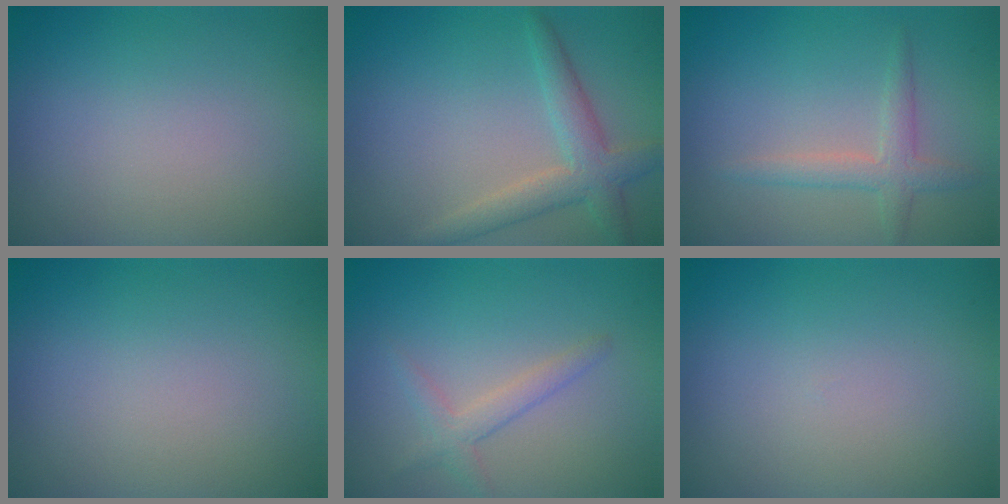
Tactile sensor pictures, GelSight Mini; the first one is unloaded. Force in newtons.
{"total": 3.5, "press": 3.5, "slide": 0.1}
{"total": 2.3, "press": 2.3, "slide": 0.1}
{"total": 0.0}
{"total": 2.0, "press": 2.0, "slide": 0.1}
{"total": 0.0}